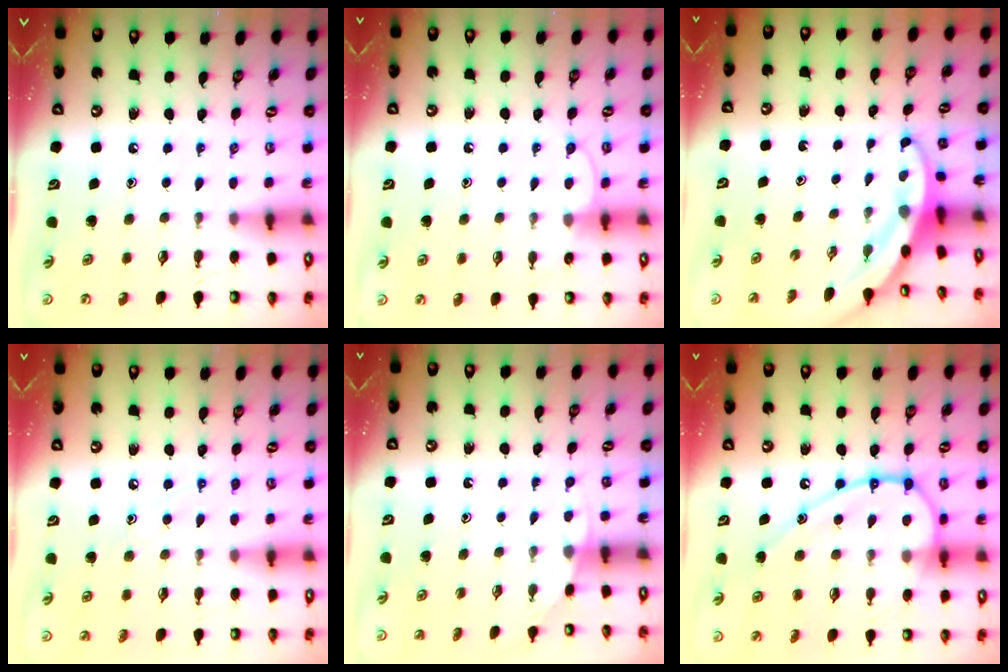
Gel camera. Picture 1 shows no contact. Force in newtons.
{"total": 6.0, "press": 5.9, "slide": 0.6}
{"total": 3.3, "press": 3.3, "slide": 0.1}
{"total": 7.0, "press": 7.0, "slide": 0.6}
{"total": 2.7, "press": 2.7, "slide": 0.1}
{"total": 15.6, "press": 15.5, "slide": 1.6}